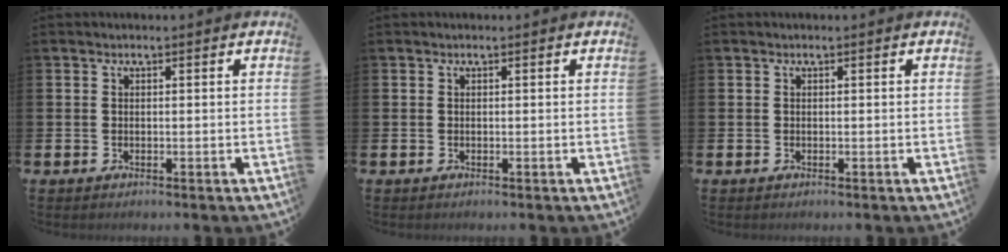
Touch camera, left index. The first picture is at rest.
{"total": 0.0}
{"total": 0.0}